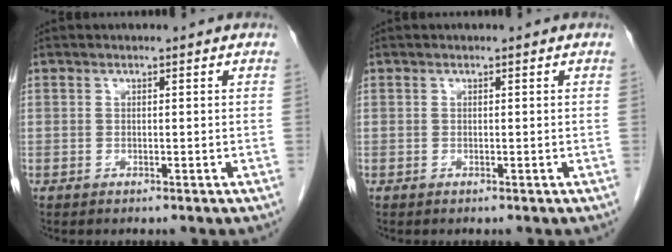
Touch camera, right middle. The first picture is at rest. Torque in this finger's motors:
{"motor_torque": [-0.18, -0.03, -0.03, -0.01]}